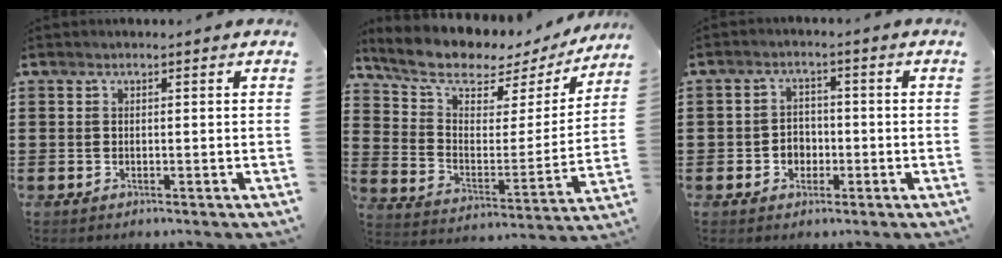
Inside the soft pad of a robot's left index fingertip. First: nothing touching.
{"total": 7.2, "force": [5.9, 2.6, 3.2], "torque": [-0.095, -0.042, 0.099]}
{"total": 3.0, "force": [-1.3, 2.4, 1.2], "torque": [-0.029, 0.005, -0.030]}